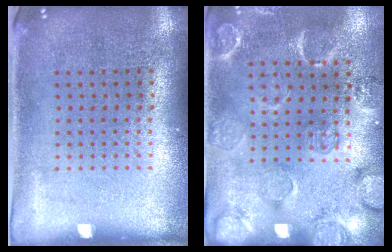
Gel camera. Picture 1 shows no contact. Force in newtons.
{"total": 2.6, "press": 2.0, "slide": 1.6}